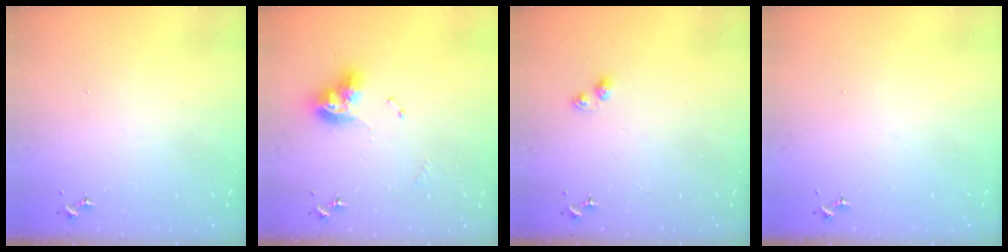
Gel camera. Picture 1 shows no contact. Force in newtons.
{"total": 11.1, "press": 11.1, "slide": 1.0}
{"total": 4.3, "press": 4.1, "slide": 1.2}
{"total": 0.0}